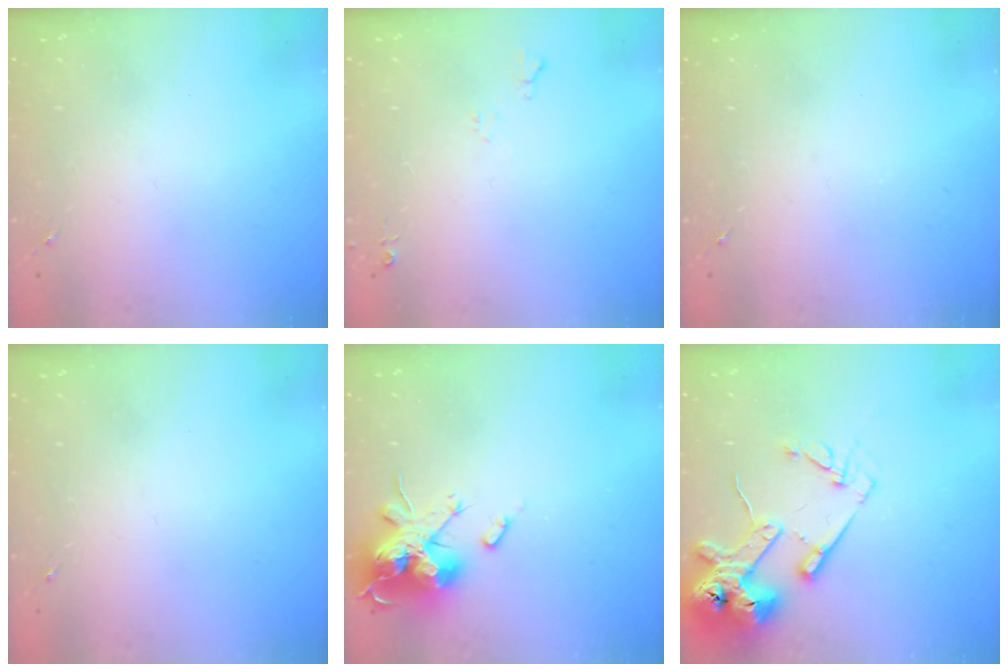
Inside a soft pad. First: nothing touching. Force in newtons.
{"total": 4.9, "press": 4.8, "slide": 0.9}
{"total": 0.0}
{"total": 0.0}
{"total": 18.9, "press": 18.9, "slide": 0.2}
{"total": 16.8, "press": 16.7, "slide": 1.9}